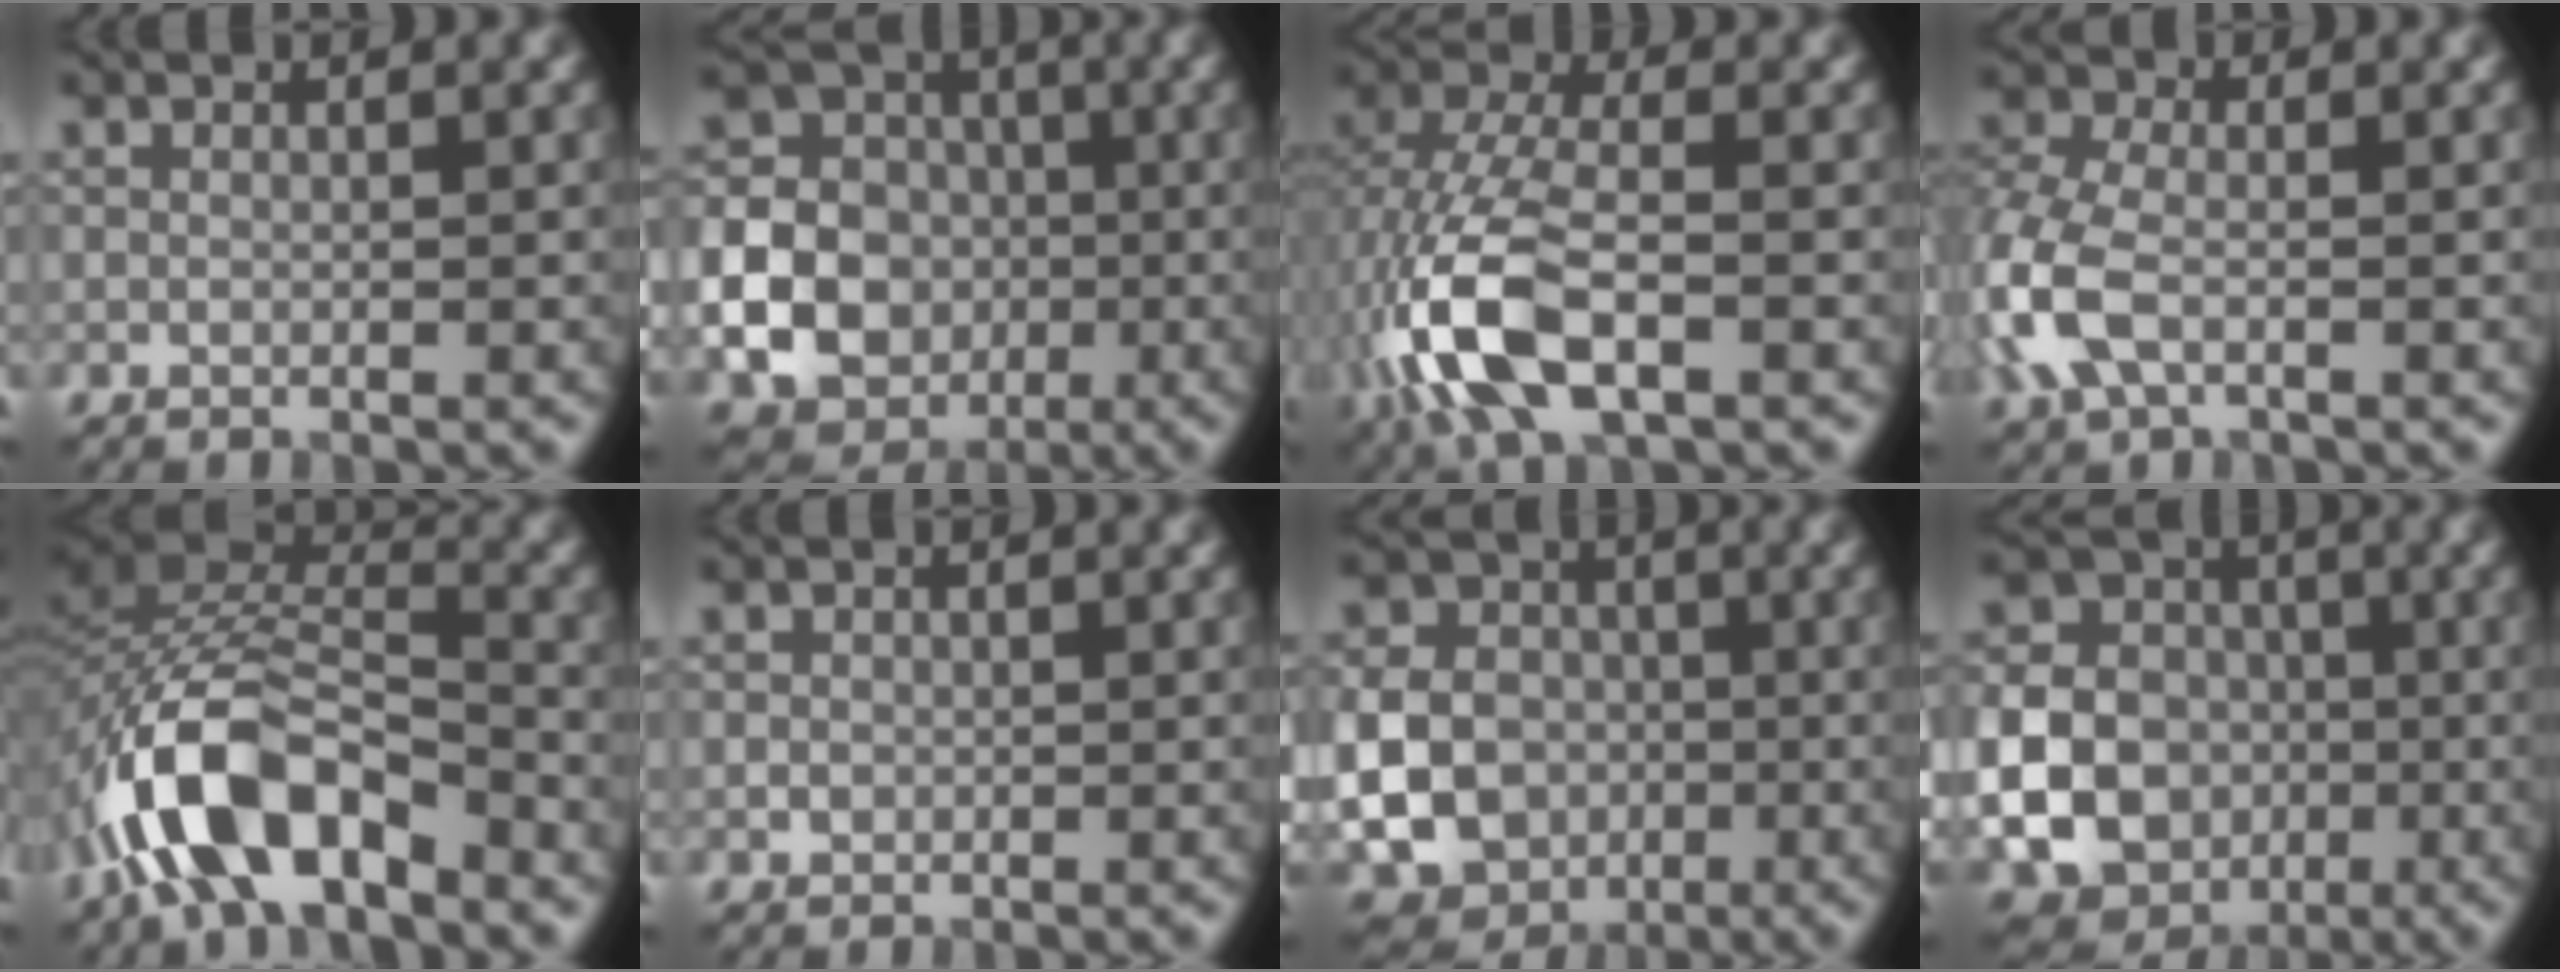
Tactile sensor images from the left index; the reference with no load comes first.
{"total": 15.4, "force": [-2.9, 14.3, 5.1], "torque": [-0.138, -0.023, -0.070]}
{"total": 9.0, "force": [-2.8, 4.4, 7.3], "torque": [-0.166, 0.004, -0.065]}
{"total": 5.6, "force": [-1.5, 3.4, 4.2], "torque": [-0.116, 0.002, -0.042]}
{"total": 10.1, "force": [-5.5, 4.5, 7.1], "torque": [-0.132, 0.012, -0.110]}
{"total": 0.7, "force": [-0.1, 0.7, 0.2], "torque": [0.000, -0.004, -0.003]}
{"total": 12.3, "force": [-2.5, 10.6, 5.7], "torque": [-0.122, -0.016, -0.067]}
{"total": 17.4, "force": [-3.5, 15.8, 6.3], "torque": [-0.157, -0.031, -0.084]}